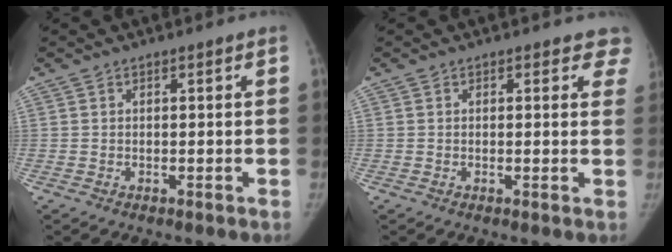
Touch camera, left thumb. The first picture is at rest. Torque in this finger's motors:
{"motor_torque": [-0.42, -0.09, 0.37, 0.13, -0.04]}